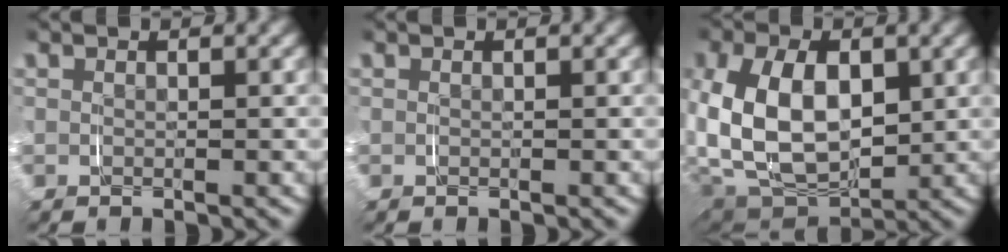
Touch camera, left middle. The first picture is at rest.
{"total": 0.0}
{"total": 12.4, "force": [0.1, 9.1, 8.4], "torque": [-0.190, -0.033, 0.015]}